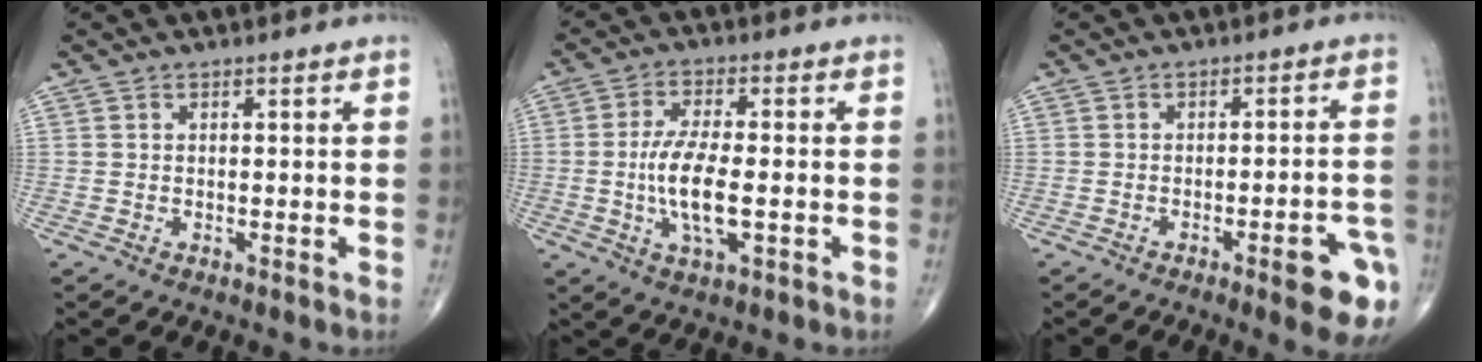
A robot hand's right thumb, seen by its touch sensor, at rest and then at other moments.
{"total": 9.1, "force": [-1.4, 3.3, 8.4], "torque": [-0.173, 0.000, -0.026]}
{"total": 9.7, "force": [-4.8, 2.2, 8.2], "torque": [-0.083, 0.022, -0.053]}